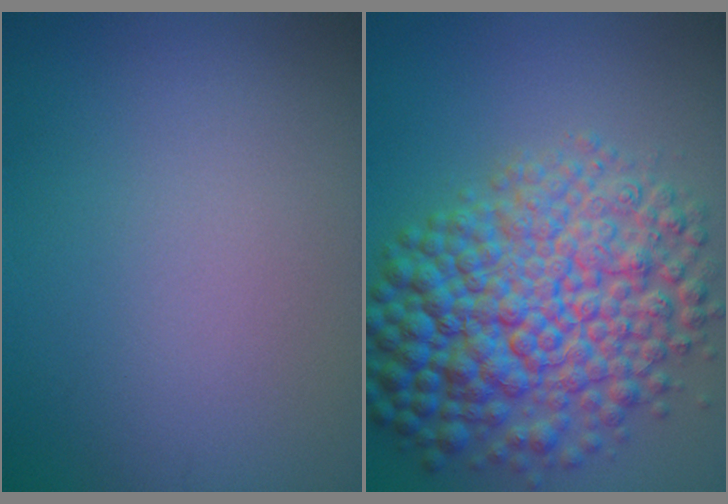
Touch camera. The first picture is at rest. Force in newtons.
{"total": 10.8, "press": 10.8, "slide": 0.2}